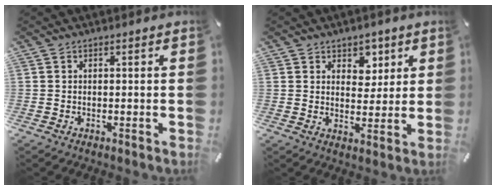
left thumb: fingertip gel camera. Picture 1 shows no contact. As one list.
[{"total": 5.4, "force": [2.9, 4.3, 1.4], "torque": [-0.004, -0.014, 0.045]}]